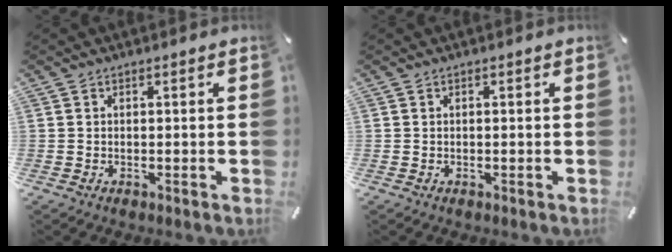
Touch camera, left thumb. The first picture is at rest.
{"total": 0.0}